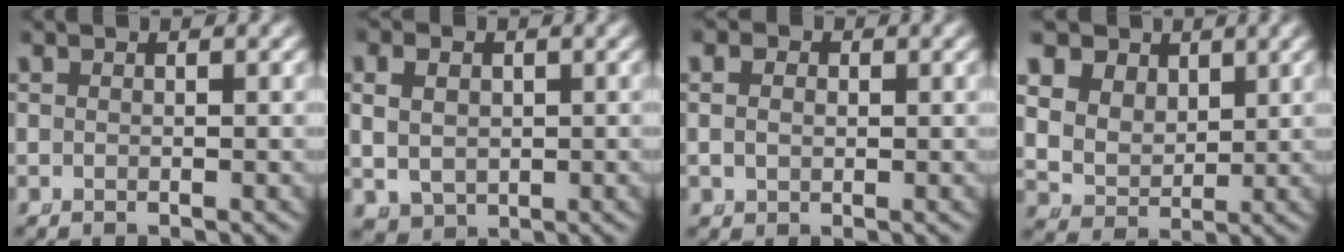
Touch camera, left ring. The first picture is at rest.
{"total": 4.5, "force": [0.3, 3.9, 2.3], "torque": [-0.046, -0.016, 0.018]}
{"total": 2.1, "force": [0.3, 1.8, 1.0], "torque": [-0.025, -0.010, 0.012]}
{"total": 10.2, "force": [2.7, 8.7, 4.6], "torque": [-0.123, -0.021, 0.040]}